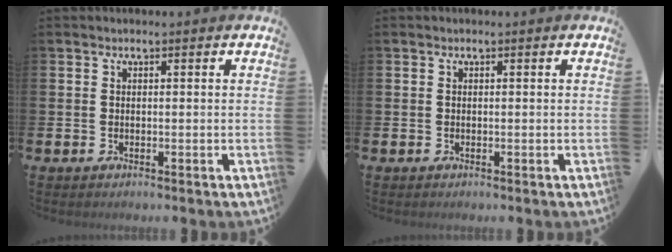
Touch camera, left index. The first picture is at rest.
{"total": 0.0}